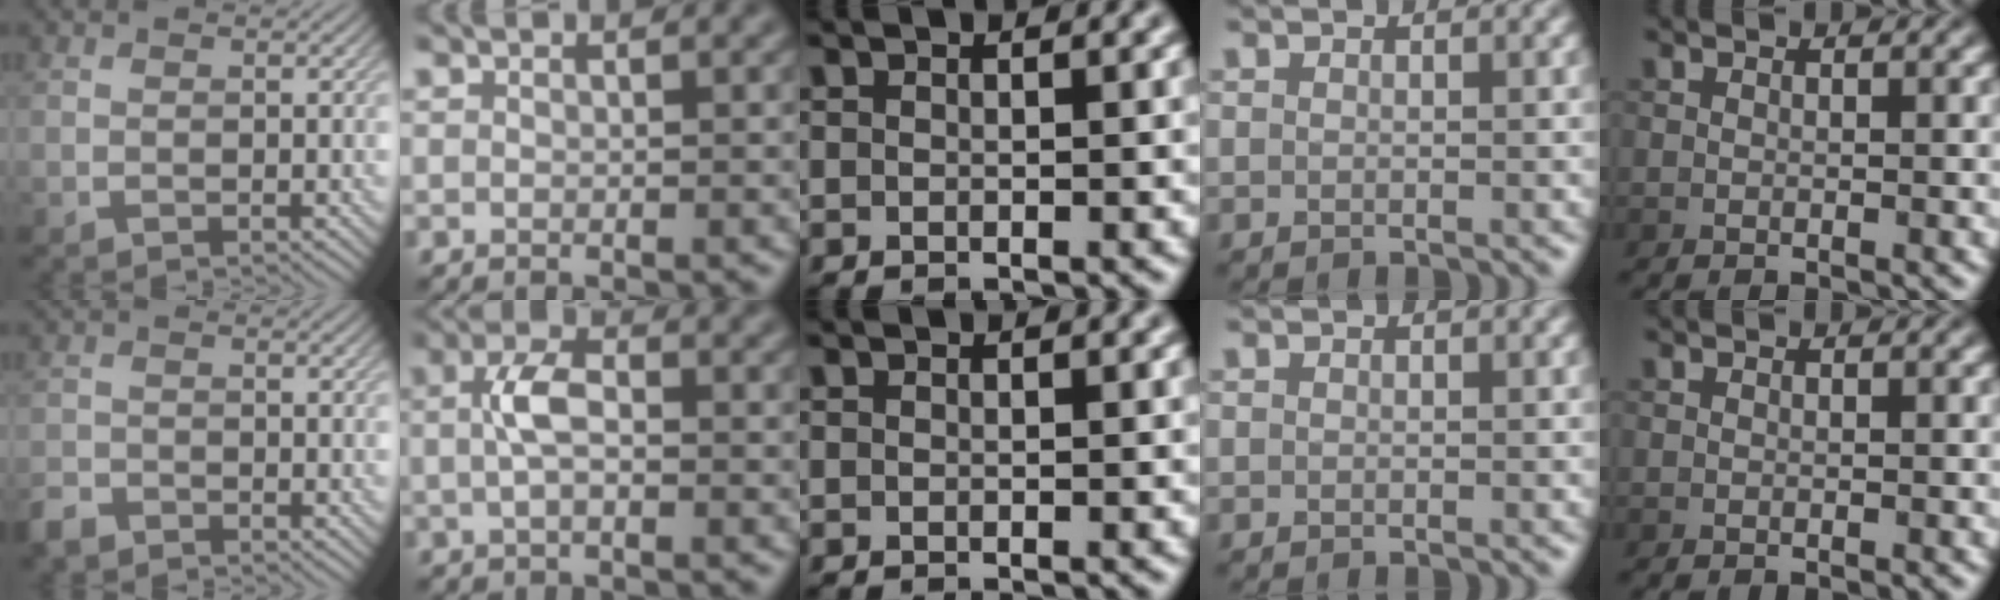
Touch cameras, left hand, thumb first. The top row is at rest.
{"thumb": {"total": 2.3, "force": [-2.1, 0.9, 0.6], "torque": [-0.013, -0.006, -0.048]}, "index": {"total": 3.1, "force": [0.1, 1.4, 2.7], "torque": [-0.057, 0.008, -0.005]}}